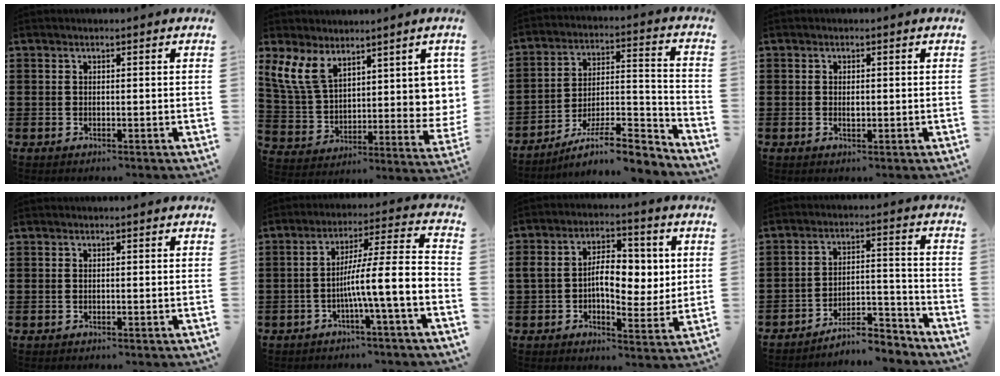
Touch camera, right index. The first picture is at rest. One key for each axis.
{"total": 10.4, "fx": 7.0, "fy": 5.3, "fz": 5.7, "tx": -0.144, "ty": -0.025, "tz": 0.137}
{"total": 8.5, "fx": -7.0, "fy": 1.6, "fz": 4.7, "tx": -0.065, "ty": 0.011, "tz": -0.129}
{"total": 1.1, "fx": 0.0, "fy": 0.5, "fz": 1.0, "tx": -0.019, "ty": 0.002, "tz": -0.002}
{"total": 0.0}
{"total": 9.2, "fx": -3.1, "fy": 0.6, "fz": 8.7, "tx": -0.153, "ty": -0.017, "tz": -0.061}
{"total": 8.2, "fx": 0.8, "fy": 4.9, "fz": 6.5, "tx": -0.106, "ty": 0.007, "tz": 0.008}
{"total": 6.9, "fx": -6.5, "fy": 1.1, "fz": 2.1, "tx": -0.028, "ty": 0.017, "tz": -0.123}